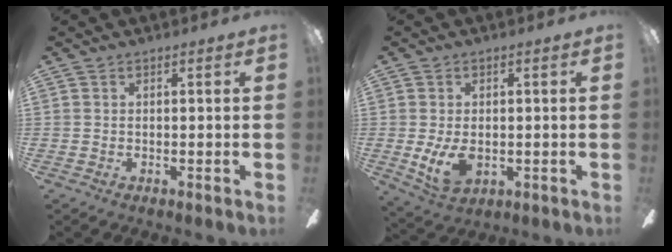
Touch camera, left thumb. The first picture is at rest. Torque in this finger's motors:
{"motor_torque": [0.72, 0.75, 0.24, -0.35, 0.04]}